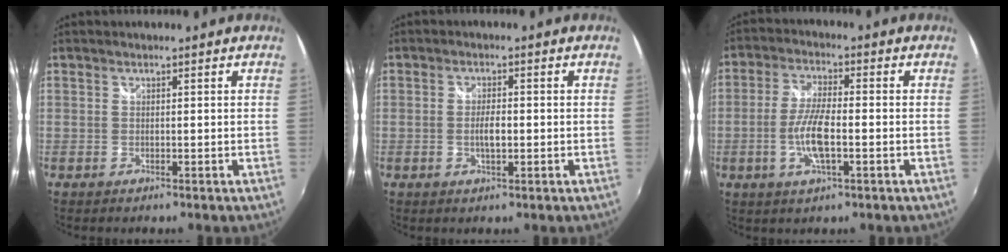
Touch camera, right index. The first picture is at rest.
{"total": 1.6, "force": [-0.3, 0.6, 1.4], "torque": [-0.027, 0.000, -0.006]}
{"total": 8.0, "force": [-2.2, 2.1, 7.4], "torque": [-0.152, -0.002, -0.043]}